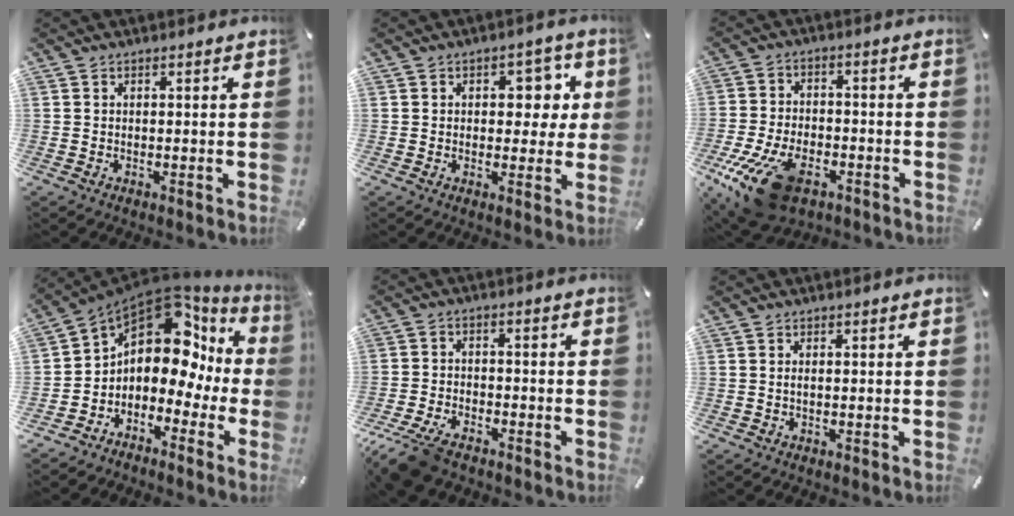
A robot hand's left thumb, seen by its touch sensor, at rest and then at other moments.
{"total": 7.2, "force": [1.7, 5.2, 4.7], "torque": [-0.047, -0.003, 0.020]}
{"total": 16.7, "force": [-9.1, 8.9, 10.9], "torque": [-0.219, 0.041, -0.151]}
{"total": 11.5, "force": [4.7, 7.6, 7.2], "torque": [-0.120, -0.047, 0.075]}
{"total": 8.3, "force": [-6.3, 3.6, 4.1], "torque": [-0.092, 0.023, -0.120]}
{"total": 0.8, "force": [0.0, 0.1, 0.8], "torque": [-0.016, -0.001, 0.000]}